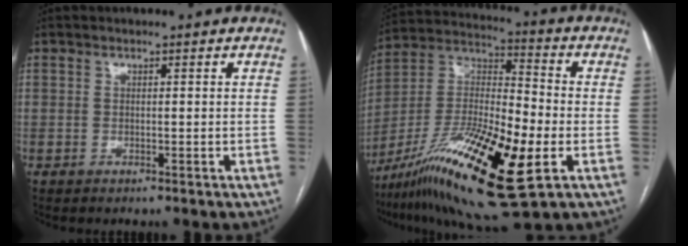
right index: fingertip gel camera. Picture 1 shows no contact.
{"total": 23.5, "force": [-9.4, 4.4, 21.1], "torque": [-0.407, -0.027, -0.161]}